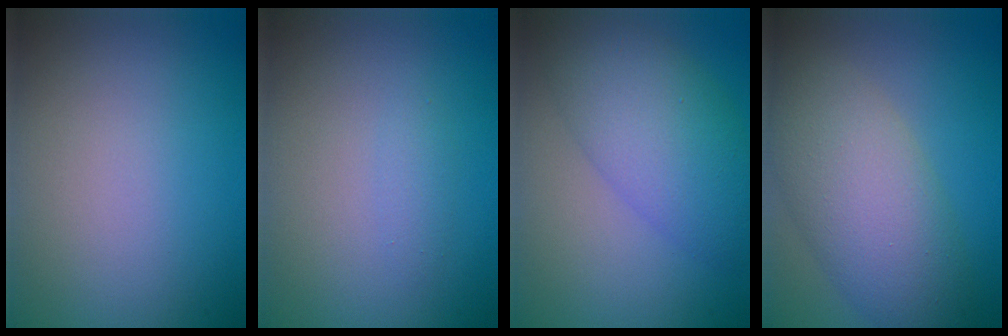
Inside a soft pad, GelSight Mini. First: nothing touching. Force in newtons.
{"total": 0.8, "press": 0.8, "slide": 0.0}
{"total": 4.8, "press": 4.8, "slide": 0.2}
{"total": 7.5, "press": 7.5, "slide": 0.2}